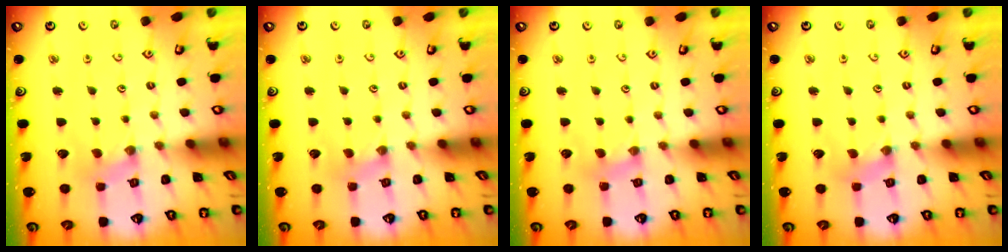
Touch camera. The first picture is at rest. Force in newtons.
{"total": 1.4, "press": 1.4, "slide": 0.2}
{"total": 1.3, "press": 1.3, "slide": 0.2}
{"total": 0.0}